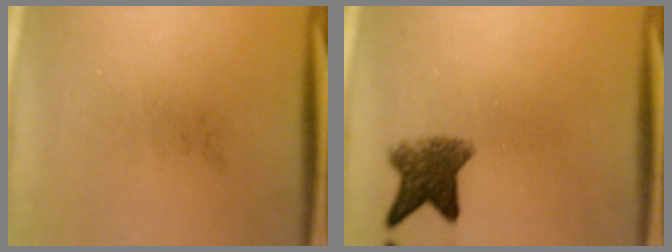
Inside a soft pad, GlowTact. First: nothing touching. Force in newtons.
{"total": 5.7}